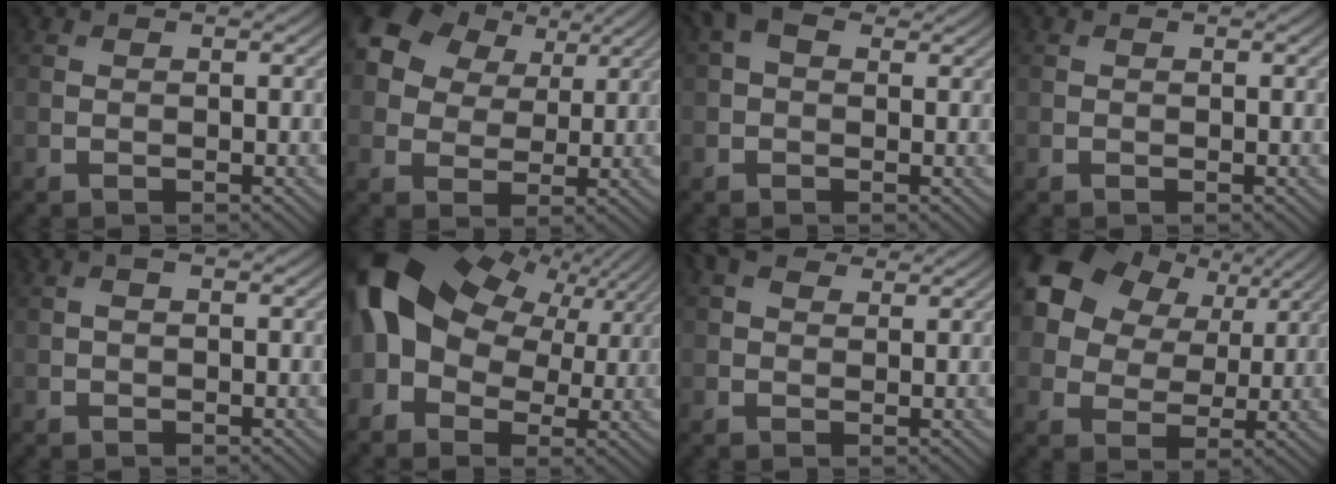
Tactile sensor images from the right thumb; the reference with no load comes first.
{"total": 12.7, "force": [6.2, 8.8, 6.7], "torque": [-0.177, 0.052, 0.105]}
{"total": 4.2, "force": [1.6, 2.5, 2.9], "torque": [-0.060, 0.012, 0.020]}
{"total": 0.0}
{"total": 0.8, "force": [0.1, 0.4, 0.7], "torque": [-0.012, 0.003, 0.000]}
{"total": 17.1, "force": [4.0, 11.6, 11.9], "torque": [-0.257, -0.002, 0.082]}
{"total": 4.1, "force": [2.5, 2.3, 2.3], "torque": [-0.050, 0.012, 0.041]}
{"total": 15.8, "force": [7.7, 11.0, 8.4], "torque": [-0.218, 0.062, 0.144]}